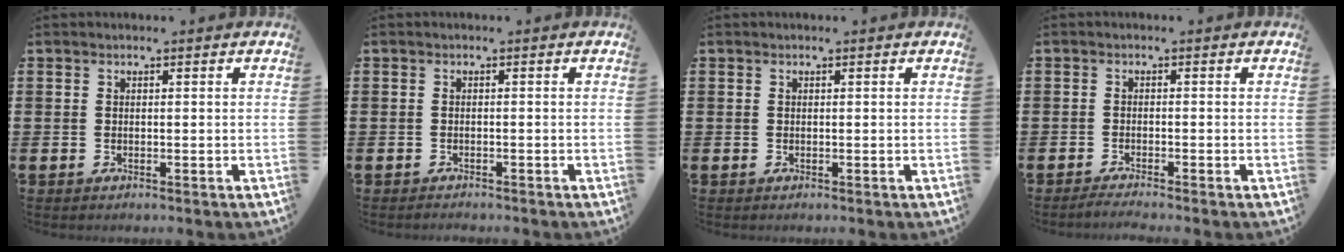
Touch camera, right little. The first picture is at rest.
{"total": 0.5, "force": [-0.5, 0.0, -0.1], "torque": [-0.001, -0.001, -0.011]}
{"total": 0.0}
{"total": 1.1, "force": [-1.0, -0.1, 0.5], "torque": [-0.008, -0.002, -0.019]}